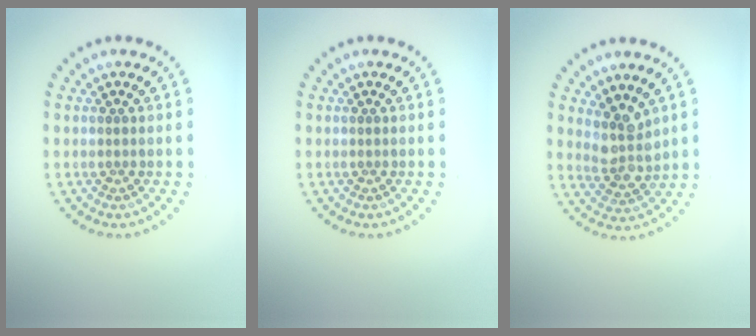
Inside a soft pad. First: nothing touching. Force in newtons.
{"total": 0.0}
{"total": 3.3, "press": 2.9, "slide": 1.7}